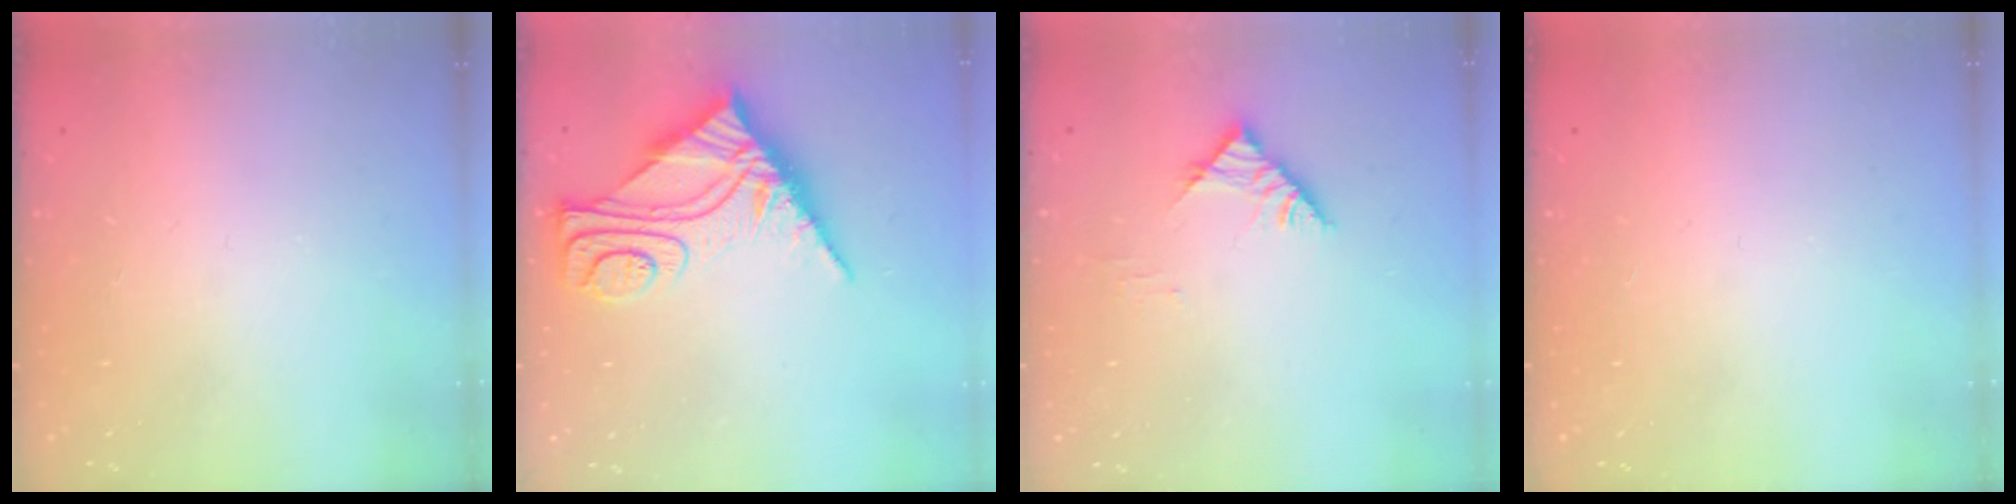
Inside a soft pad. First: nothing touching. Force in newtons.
{"total": 11.3, "press": 11.2, "slide": 1.1}
{"total": 5.3, "press": 5.3, "slide": 0.2}
{"total": 0.0}